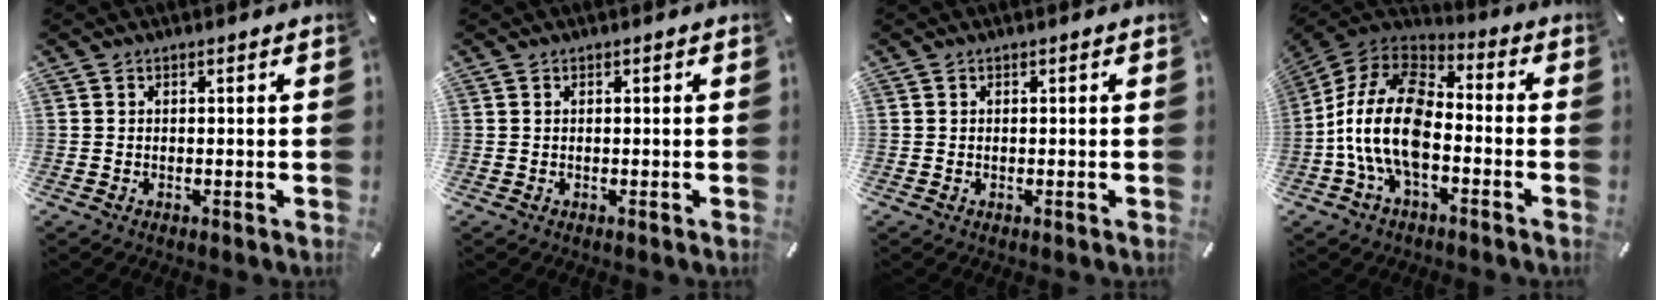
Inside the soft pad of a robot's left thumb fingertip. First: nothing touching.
{"total": 0.0}
{"total": 0.0}
{"total": 16.8, "force": [-5.3, 9.5, 12.8], "torque": [-0.272, 0.022, -0.099]}